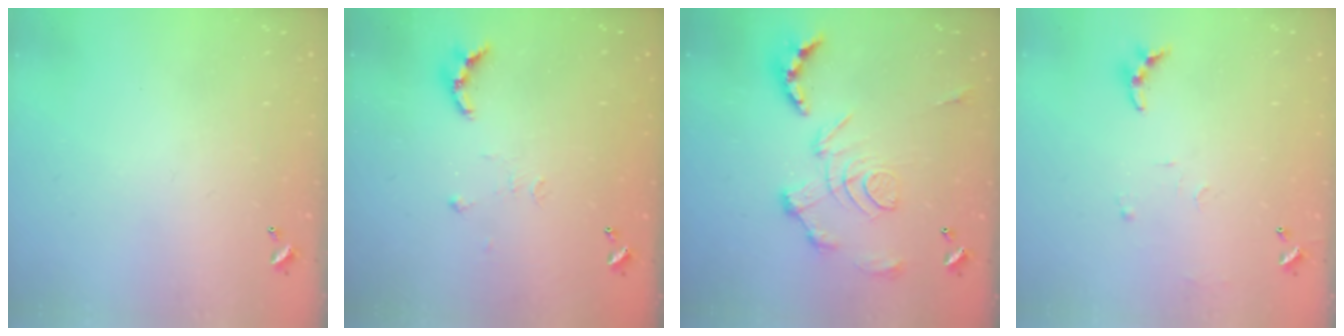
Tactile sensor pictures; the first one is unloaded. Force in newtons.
{"total": 7.7, "press": 7.6, "slide": 0.6}
{"total": 3.4, "press": 2.7, "slide": 2.0}
{"total": 7.9, "press": 7.9, "slide": 0.5}